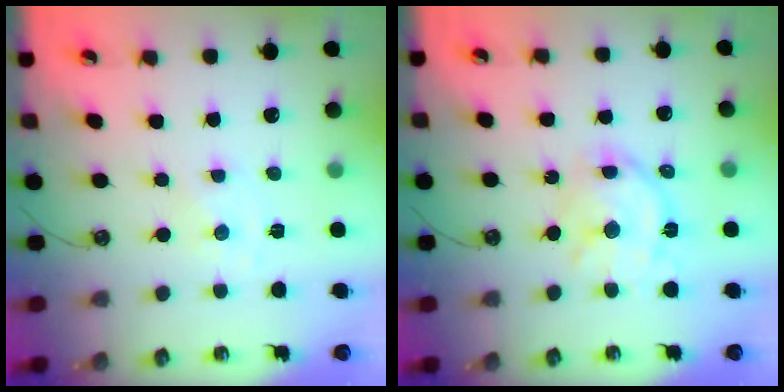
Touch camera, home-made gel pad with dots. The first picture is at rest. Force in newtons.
{"total": 14.2, "press": 14.1, "slide": 1.2}